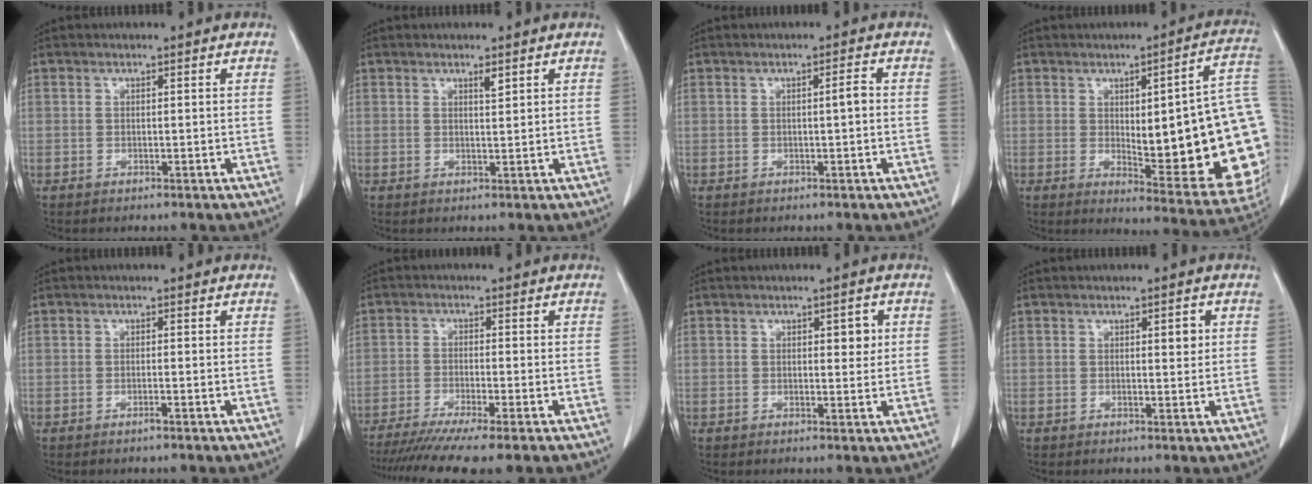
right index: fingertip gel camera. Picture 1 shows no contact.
{"total": 1.2, "force": [0.8, 0.1, 0.8], "torque": [-0.017, -0.005, 0.014]}
{"total": 1.5, "force": [0.0, 0.1, 1.5], "torque": [-0.023, 0.003, 0.000]}
{"total": 24.5, "force": [-1.1, 4.9, 24.0], "torque": [-0.218, 0.007, -0.001]}
{"total": 0.8, "force": [-0.6, -0.1, 0.5], "torque": [-0.012, 0.000, -0.010]}
{"total": 12.7, "force": [-10.3, -0.1, 7.4], "torque": [-0.107, -0.028, -0.161]}
{"total": 2.5, "force": [0.7, 1.2, 2.1], "torque": [-0.023, 0.000, 0.009]}
{"total": 1.8, "force": [0.5, 0.6, 1.6], "torque": [-0.023, 0.000, 0.009]}